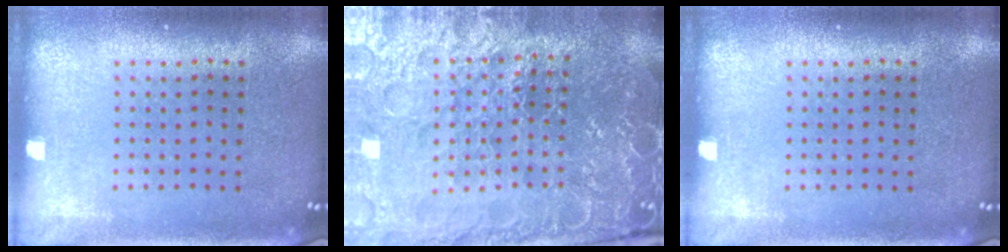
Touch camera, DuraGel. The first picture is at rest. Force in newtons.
{"total": 4.9, "press": 4.7, "slide": 1.4}
{"total": 0.0}